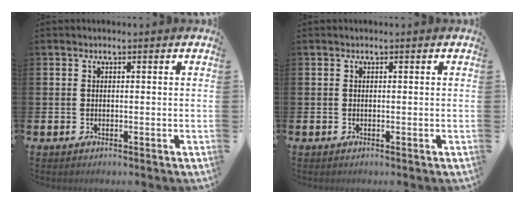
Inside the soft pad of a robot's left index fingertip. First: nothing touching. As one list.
[{"total": 0.0}]